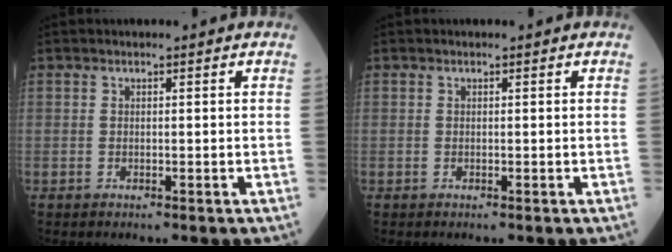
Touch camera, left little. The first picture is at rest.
{"total": 0.0}